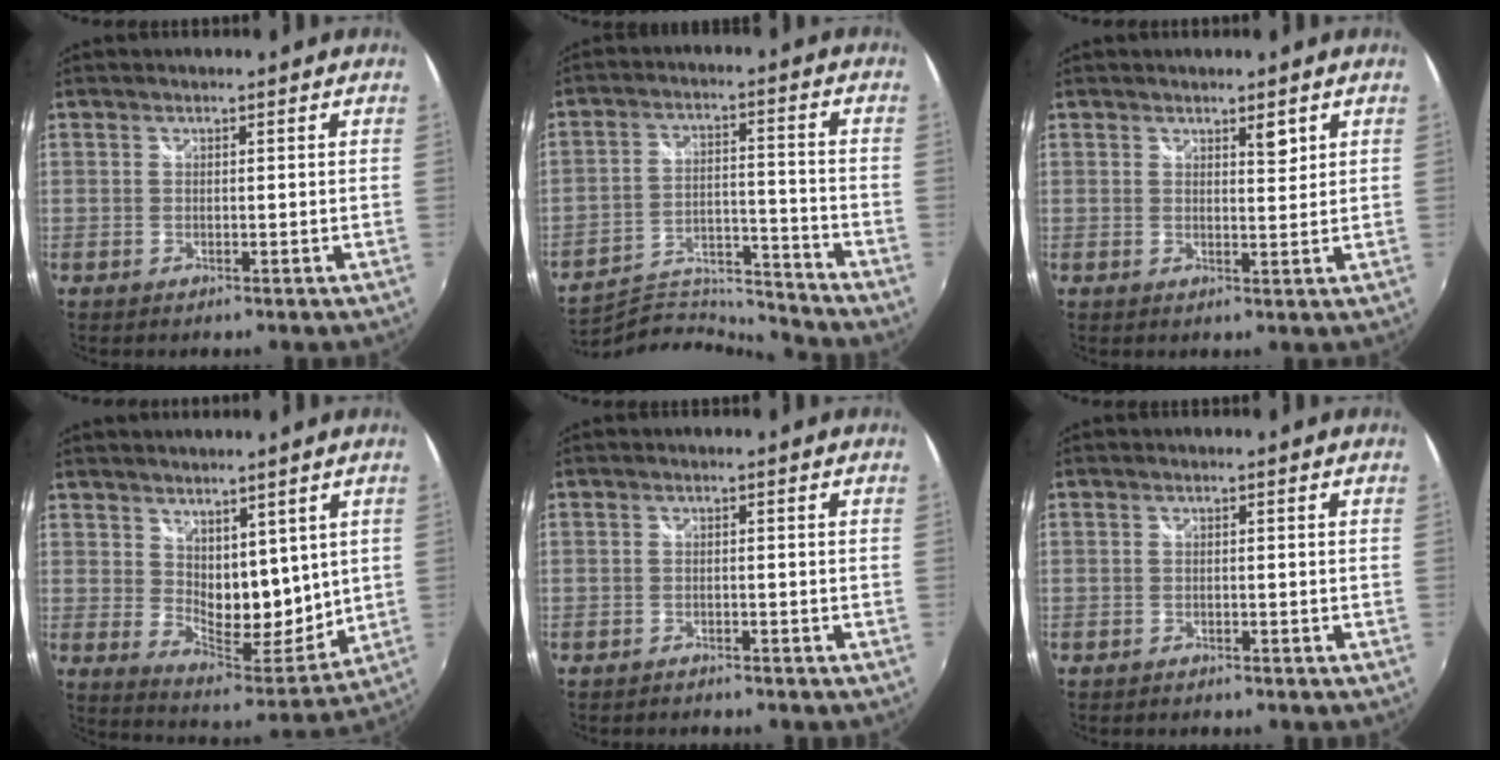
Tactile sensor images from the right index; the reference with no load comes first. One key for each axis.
{"total": 12.8, "fx": -12.8, "fy": -0.9, "fz": -0.2, "tx": -0.014, "ty": 0.019, "tz": -0.224}
{"total": 2.1, "fx": 1.4, "fy": 0.7, "fz": 1.4, "tx": -0.016, "ty": 0.003, "tz": 0.023}
{"total": 10.4, "fx": 4.2, "fy": 6.3, "fz": 7.1, "tx": -0.097, "ty": -0.018, "tz": 0.086}
{"total": 3.3, "fx": -3.1, "fy": 0.9, "fz": 0.8, "tx": -0.028, "ty": -0.003, "tz": -0.047}
{"total": 2.3, "fx": -2.1, "fy": 0.7, "fz": 0.5, "tx": -0.021, "ty": -0.003, "tz": -0.033}